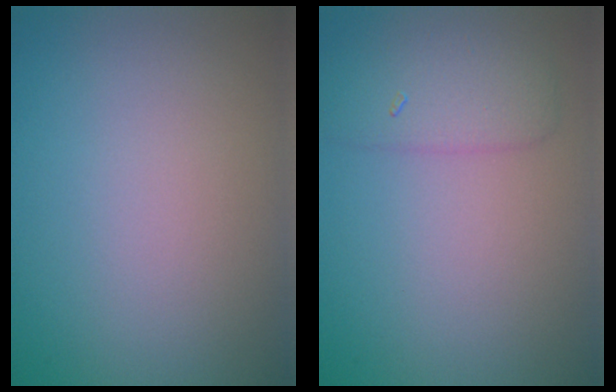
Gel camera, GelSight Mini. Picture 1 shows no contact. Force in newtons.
{"total": 3.0, "press": 3.0, "slide": 0.2}